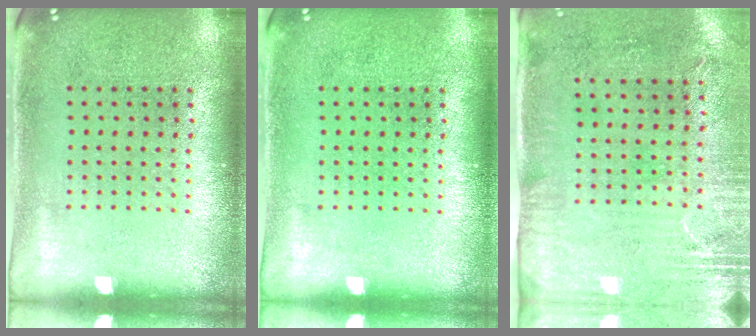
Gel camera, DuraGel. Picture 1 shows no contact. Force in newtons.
{"total": 0.0}
{"total": 2.9, "press": 2.4, "slide": 1.7}